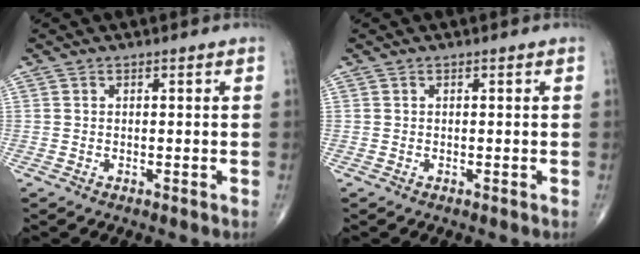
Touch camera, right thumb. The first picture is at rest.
{"total": 0.0}